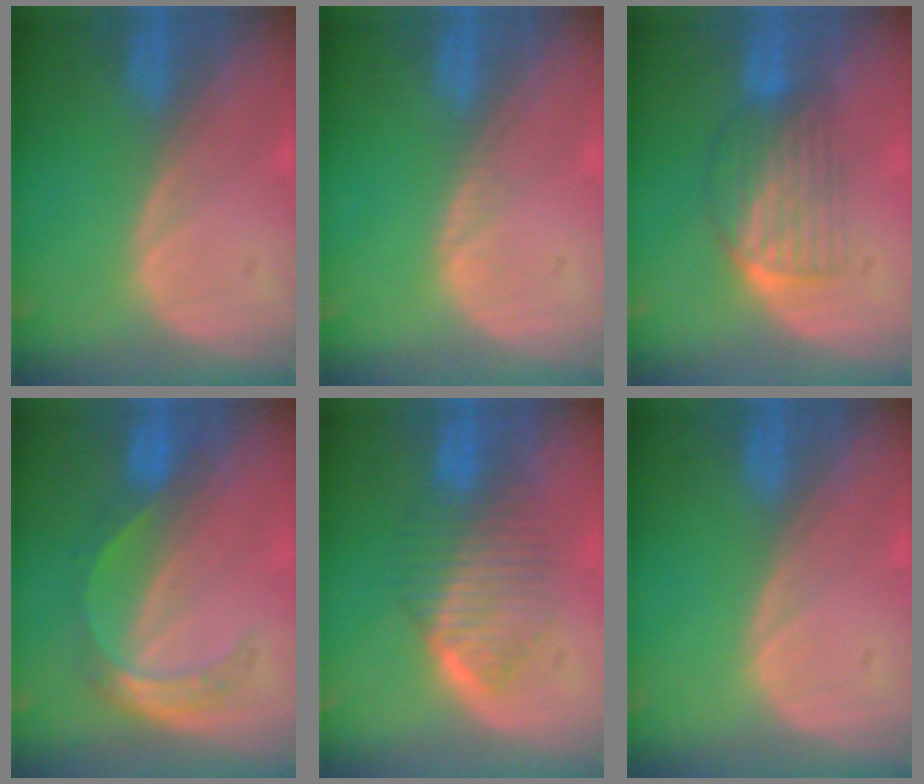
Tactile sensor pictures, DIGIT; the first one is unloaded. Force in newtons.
{"total": 0.5, "press": 0.5, "slide": 0.1}
{"total": 6.8, "press": 5.8, "slide": 3.4}
{"total": 5.5, "press": 4.8, "slide": 2.8}
{"total": 6.4, "press": 6.4, "slide": 0.9}
{"total": 0.0}